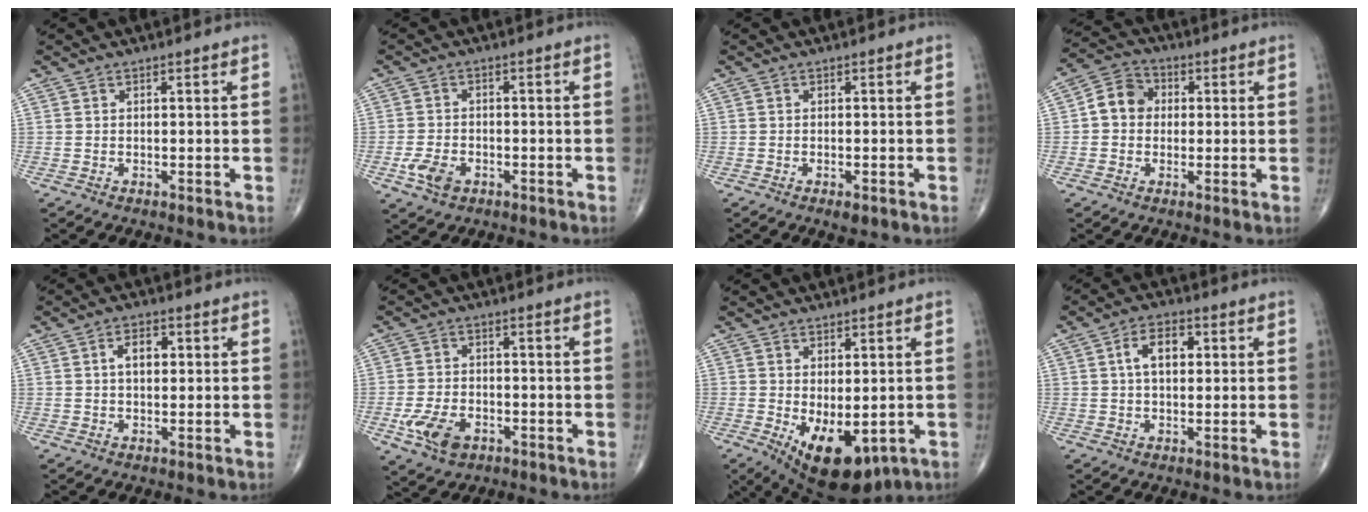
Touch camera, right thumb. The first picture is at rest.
{"total": 5.1, "force": [-2.1, 3.4, 3.1], "torque": [-0.061, 0.006, -0.038]}
{"total": 1.8, "force": [-0.9, 0.7, 1.4], "torque": [-0.023, -0.001, -0.012]}
{"total": 6.8, "force": [0.3, 5.9, 3.5], "torque": [-0.044, 0.020, -0.009]}
{"total": 4.5, "force": [0.9, 2.7, 3.5], "torque": [-0.052, 0.007, 0.012]}
{"total": 7.9, "force": [-3.2, 5.1, 5.2], "torque": [-0.095, 0.009, -0.052]}
{"total": 12.3, "force": [-3.5, 6.3, 10.0], "torque": [-0.142, -0.013, -0.030]}
{"total": 6.6, "force": [1.4, 3.9, 5.1], "torque": [-0.080, 0.012, 0.019]}